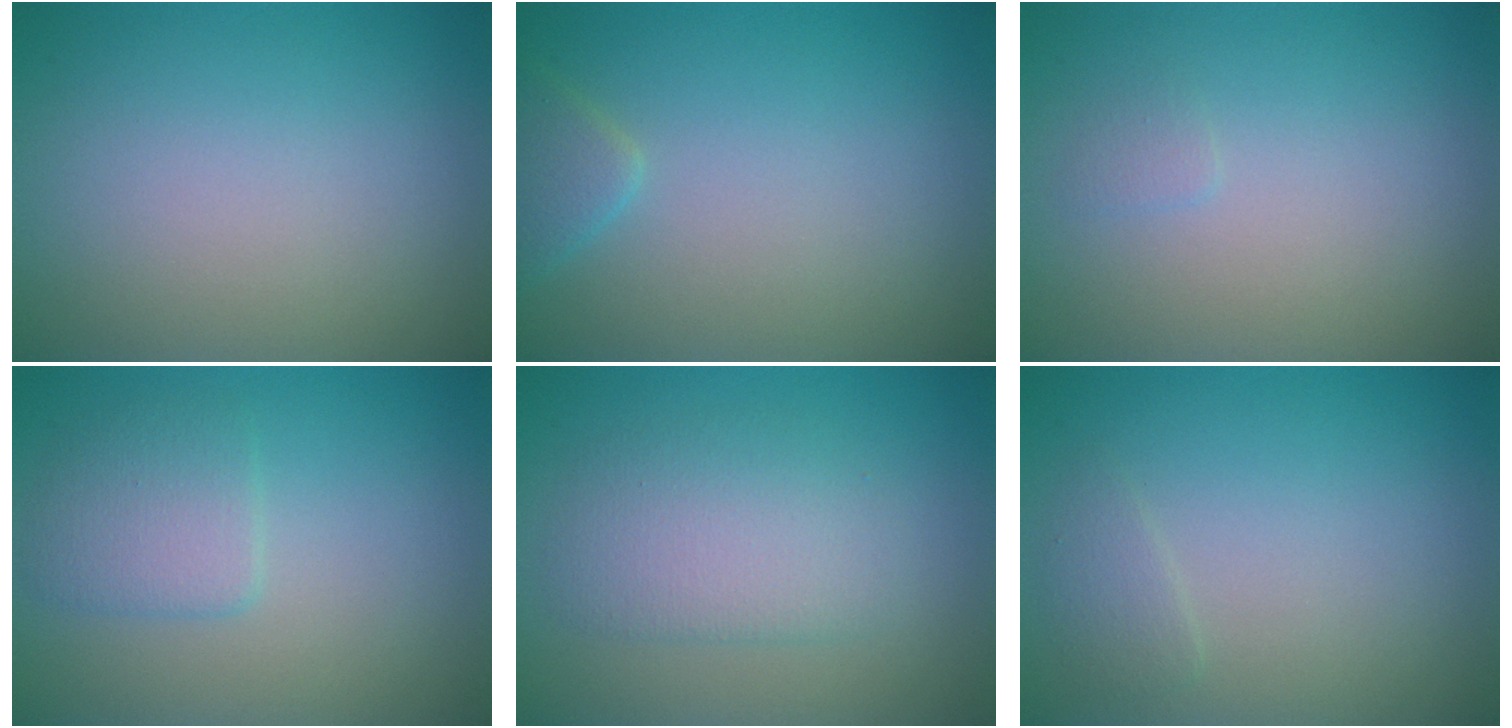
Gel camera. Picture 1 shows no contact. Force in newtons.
{"total": 1.8, "press": 1.8, "slide": 0.1}
{"total": 0.6, "press": 0.6, "slide": 0.1}
{"total": 2.5, "press": 2.5, "slide": 0.1}
{"total": 3.5, "press": 3.5, "slide": 0.3}
{"total": 1.1, "press": 1.1, "slide": 0.0}